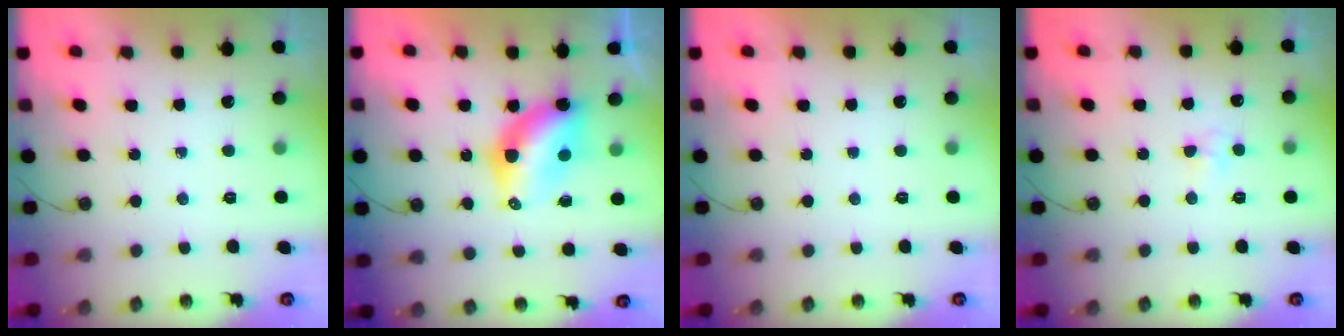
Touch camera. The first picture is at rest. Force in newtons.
{"total": 8.2, "press": 8.1, "slide": 0.2}
{"total": 0.0}
{"total": 3.2, "press": 3.2, "slide": 0.3}